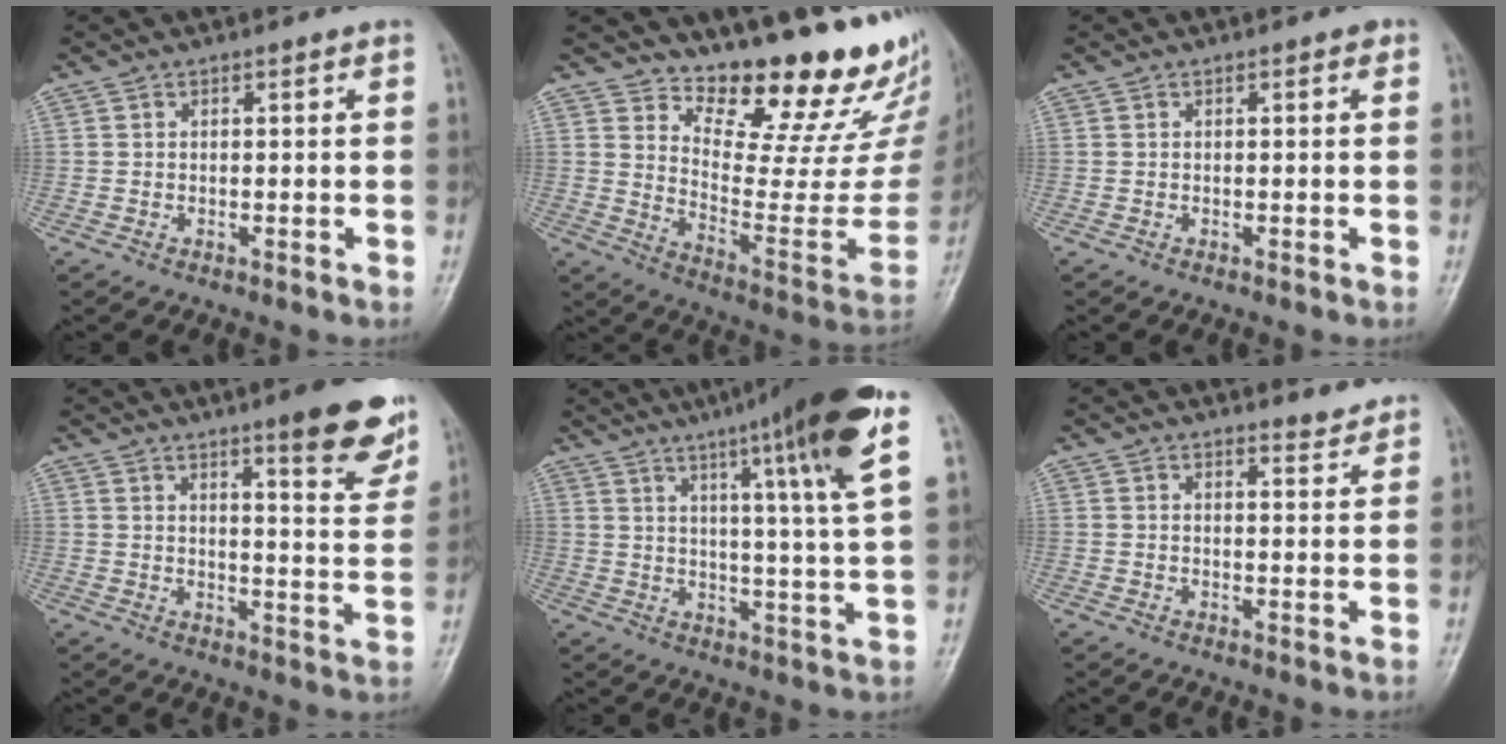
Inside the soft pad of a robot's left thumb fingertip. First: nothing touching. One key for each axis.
{"total": 21.1, "fx": 18.4, "fy": 6.1, "fz": 8.4, "tx": -0.067, "ty": -0.169, "tz": 0.252}
{"total": 0.6, "fx": 0.2, "fy": 0.3, "fz": 0.4, "tx": -0.004, "ty": 0.001, "tz": 0.000}
{"total": 11.6, "fx": 7.7, "fy": 2.0, "fz": 8.5, "tx": -0.082, "ty": -0.046, "tz": 0.102}
{"total": 18.6, "fx": 9.7, "fy": 0.8, "fz": 15.9, "tx": -0.228, "ty": -0.029, "tz": 0.130}
{"total": 2.6, "fx": 2.6, "fy": 0.4, "fz": 0.3, "tx": 0.003, "ty": -0.027, "tz": 0.032}